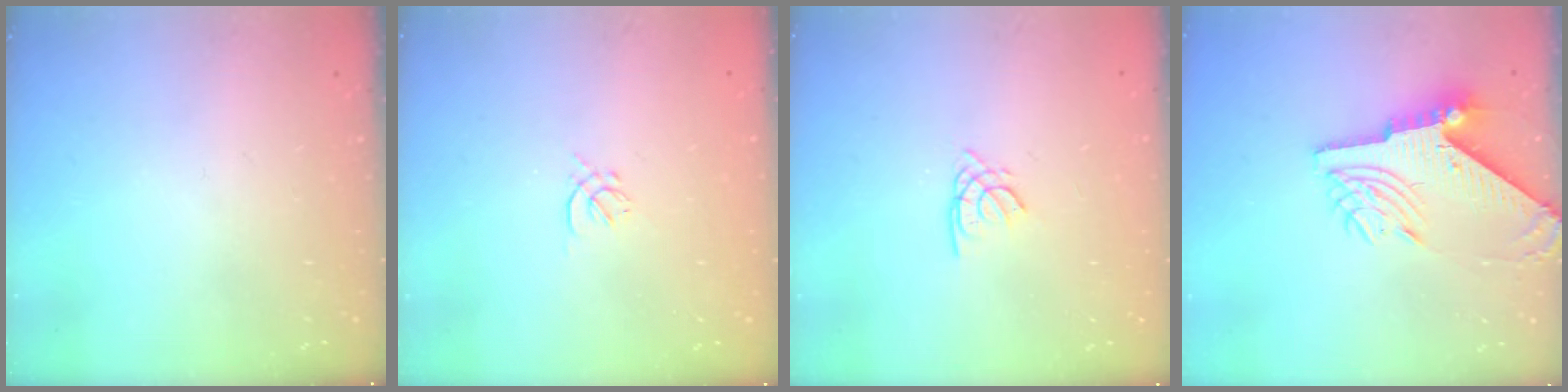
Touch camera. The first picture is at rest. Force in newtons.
{"total": 1.0, "press": 0.9, "slide": 0.4}
{"total": 1.6, "press": 1.6, "slide": 0.2}
{"total": 12.0, "press": 11.9, "slide": 1.4}